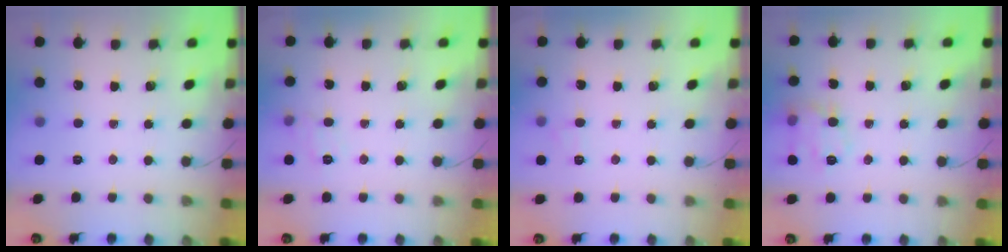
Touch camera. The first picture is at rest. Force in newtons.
{"total": 8.5, "press": 8.4, "slide": 1.3}
{"total": 5.6, "press": 5.4, "slide": 1.4}
{"total": 11.1, "press": 11.1, "slide": 0.3}